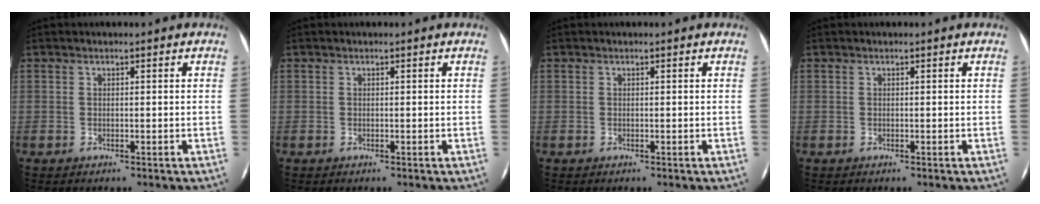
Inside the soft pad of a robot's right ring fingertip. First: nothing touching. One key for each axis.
{"total": 0.0}
{"total": 0.0}
{"total": 0.0}